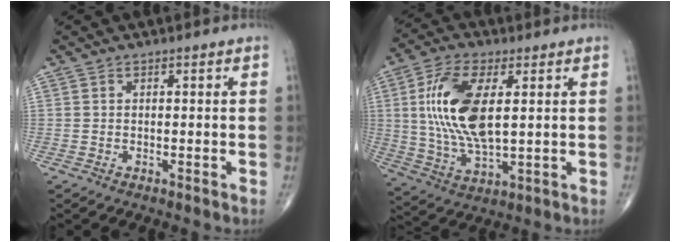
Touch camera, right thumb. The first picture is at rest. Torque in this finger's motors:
{"motor_torque": [2.04, 1.99, 1.55, -0.15, 0.19]}